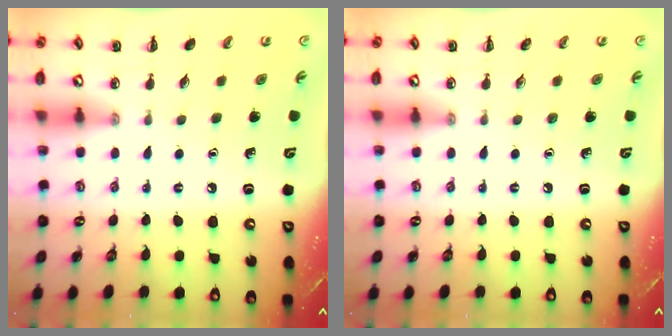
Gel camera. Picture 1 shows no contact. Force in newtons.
{"total": 0.0}